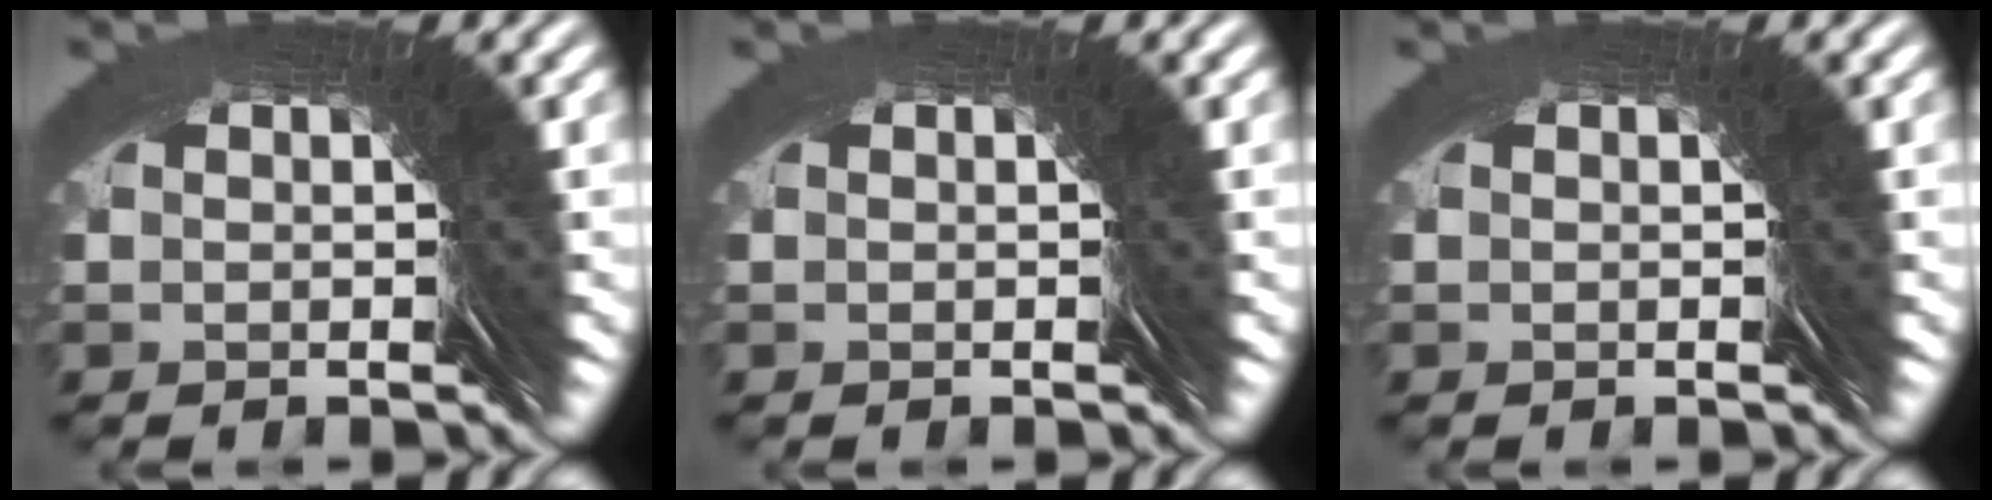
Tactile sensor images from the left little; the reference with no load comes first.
{"total": 0.0}
{"total": 0.0}